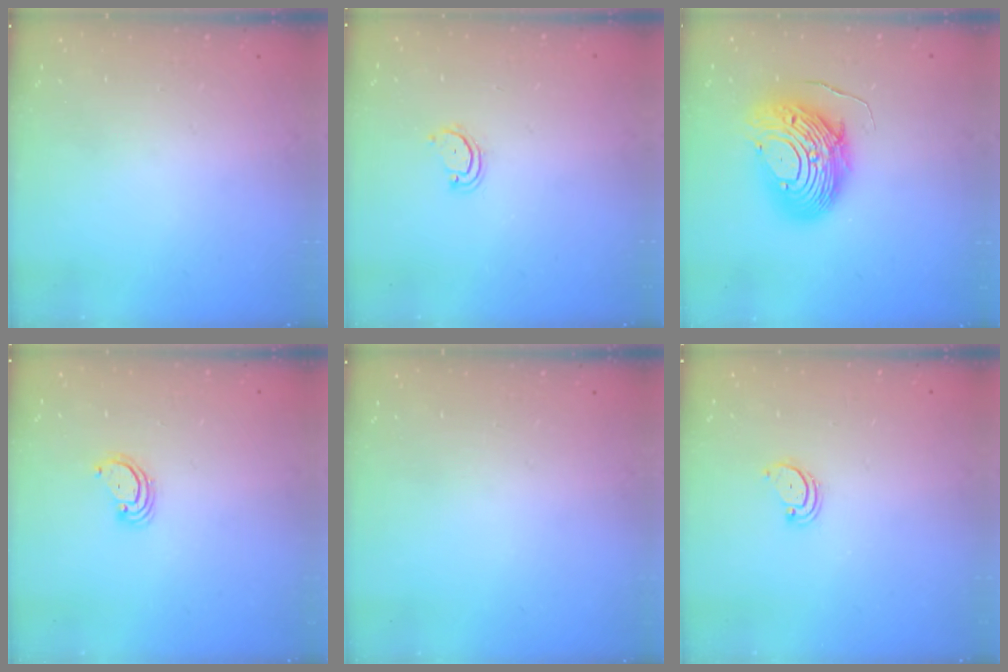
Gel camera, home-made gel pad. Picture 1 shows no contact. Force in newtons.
{"total": 3.3, "press": 3.3, "slide": 0.3}
{"total": 13.5, "press": 13.4, "slide": 0.8}
{"total": 3.1, "press": 3.0, "slide": 0.3}
{"total": 0.0}
{"total": 2.2, "press": 2.2, "slide": 0.3}